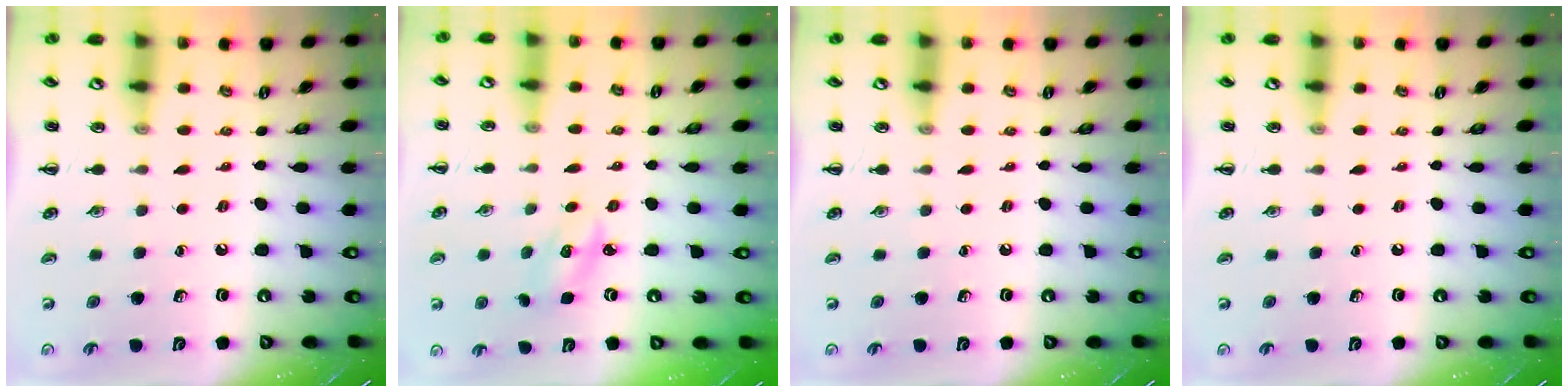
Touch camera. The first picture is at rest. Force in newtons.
{"total": 2.8, "press": 2.8, "slide": 0.7}
{"total": 0.0}
{"total": 0.0}